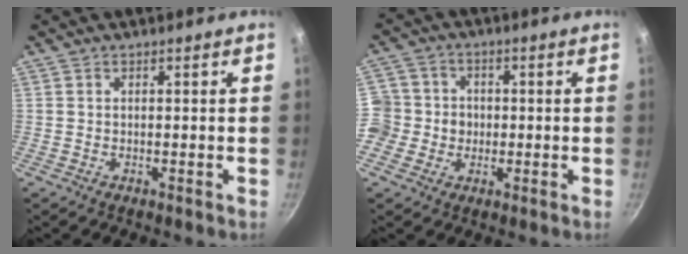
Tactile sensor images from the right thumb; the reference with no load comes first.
{"total": 8.1, "force": [-1.2, 7.8, 2.1], "torque": [-0.006, 0.016, -0.039]}